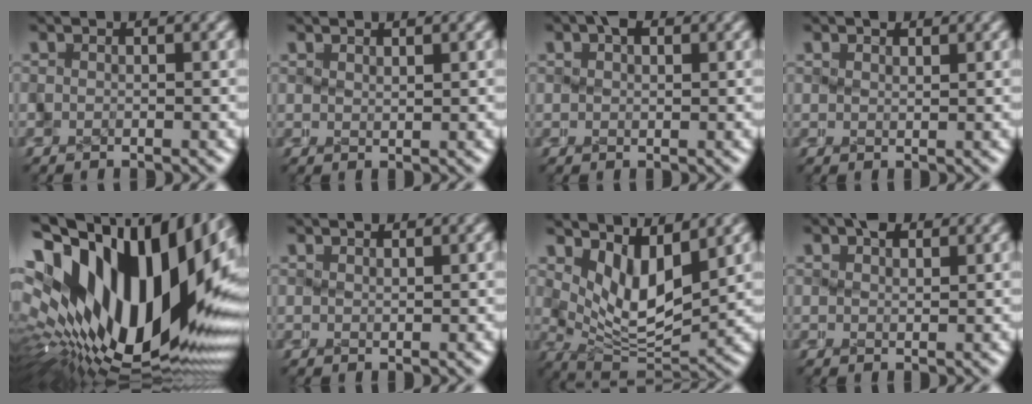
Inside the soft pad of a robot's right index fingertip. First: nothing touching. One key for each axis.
{"total": 1.1, "fx": 1.1, "fy": 0.2, "fz": 0.2, "tx": -0.004, "ty": -0.005, "tz": 0.021}
{"total": 1.6, "fx": 1.1, "fy": 0.8, "fz": 0.9, "tx": -0.010, "ty": 0.002, "tz": 0.014}
{"total": 1.3, "fx": 1.1, "fy": 0.5, "fz": 0.4, "tx": -0.005, "ty": -0.003, "tz": 0.020}
{"total": 22.4, "fx": 0.5, "fy": 12.0, "fz": 18.9, "tx": -0.260, "ty": 0.015, "tz": 0.012}
{"total": 1.0, "fx": 0.9, "fy": 0.3, "fz": 0.3, "tx": -0.004, "ty": -0.002, "tz": 0.017}
{"total": 6.8, "fx": 0.7, "fy": 3.6, "fz": 5.7, "tx": -0.071, "ty": -0.025, "tz": 0.030}
{"total": 2.0, "fx": 1.5, "fy": 1.0, "fz": 1.0, "tx": -0.009, "ty": 0.000, "tz": 0.023}